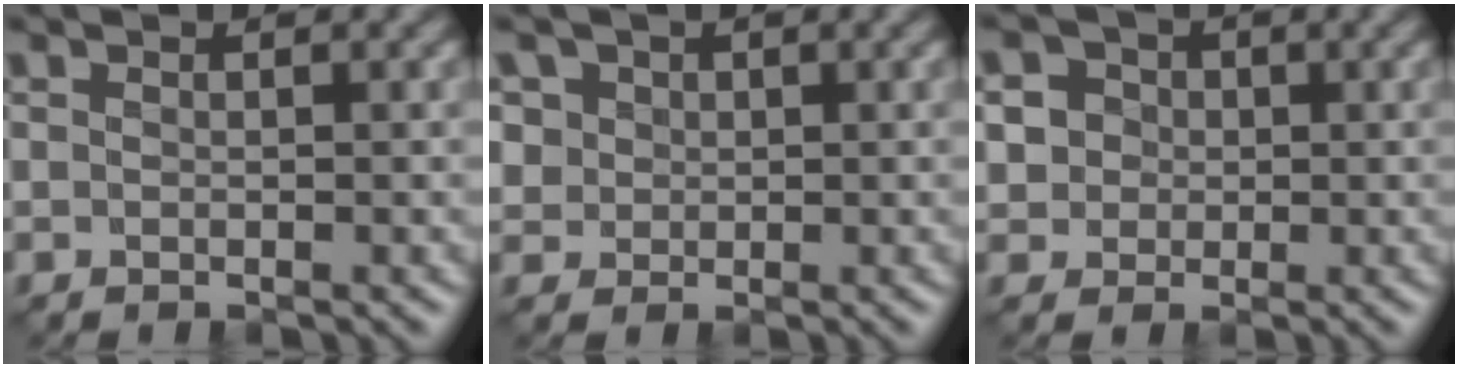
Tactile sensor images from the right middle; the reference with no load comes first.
{"total": 3.9, "force": [1.8, 3.1, 1.3], "torque": [-0.039, 0.010, 0.033]}
{"total": 4.4, "force": [1.2, 3.9, 1.7], "torque": [-0.025, 0.023, 0.011]}